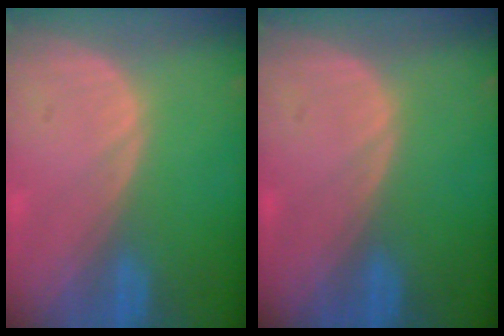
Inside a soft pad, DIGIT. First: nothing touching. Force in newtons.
{"total": 0.0}